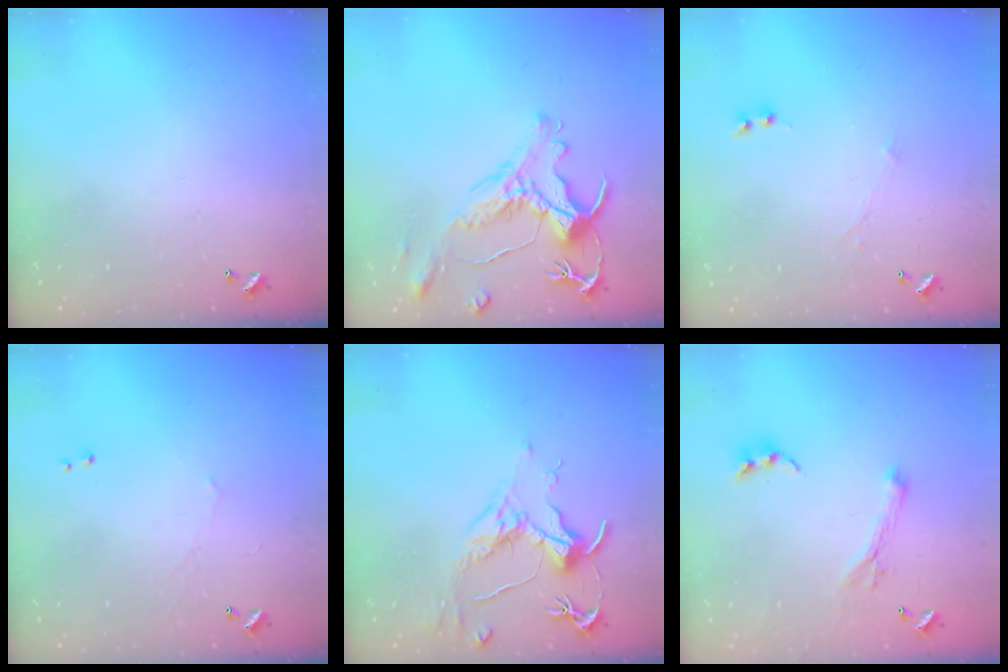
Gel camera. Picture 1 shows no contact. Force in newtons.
{"total": 2.8, "press": 2.5, "slide": 1.3}
{"total": 0.0}
{"total": 0.7, "press": 0.1, "slide": 0.7}
{"total": 1.7, "press": 1.5, "slide": 0.9}
{"total": 1.1, "press": 0.6, "slide": 0.9}